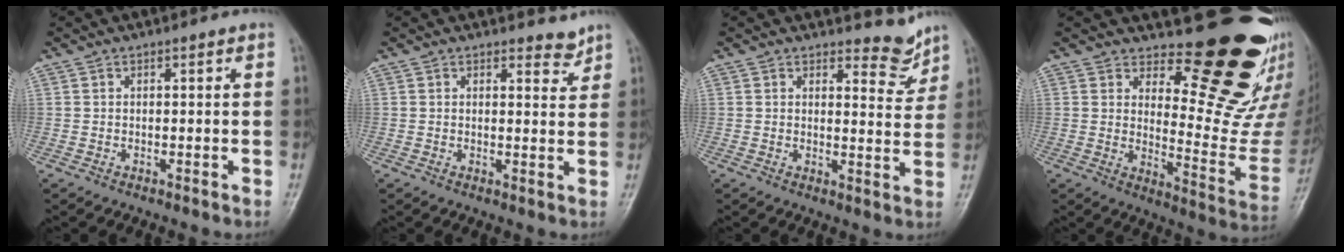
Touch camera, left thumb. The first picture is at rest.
{"total": 2.8, "force": [2.4, 1.2, 0.8], "torque": [0.005, -0.020, 0.031]}
{"total": 5.4, "force": [4.8, 2.2, 1.2], "torque": [0.008, -0.047, 0.059]}
{"total": 17.5, "force": [14.2, 5.5, 8.7], "torque": [-0.063, -0.155, 0.186]}